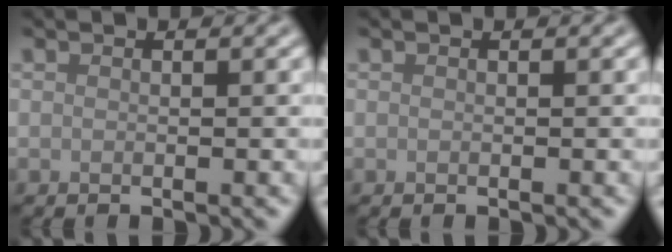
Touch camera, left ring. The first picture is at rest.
{"total": 0.0}